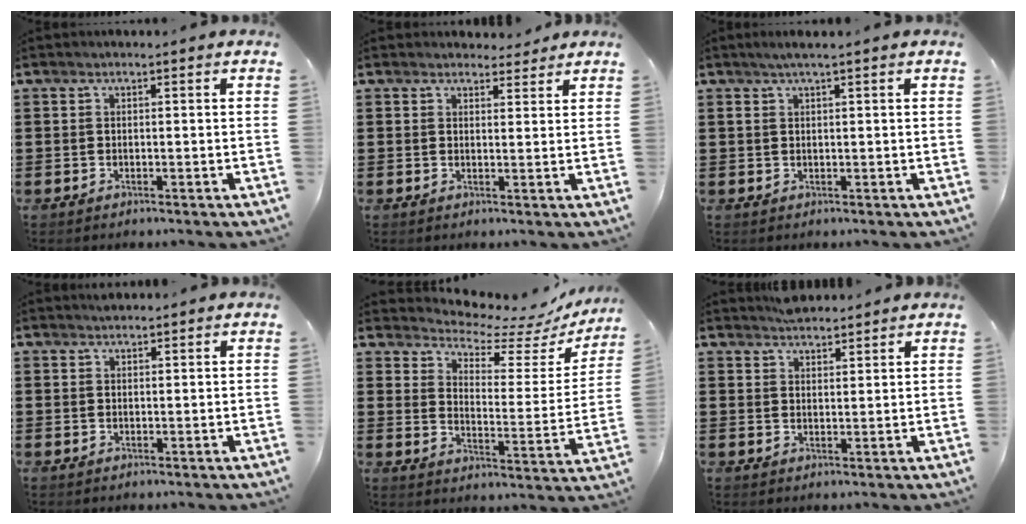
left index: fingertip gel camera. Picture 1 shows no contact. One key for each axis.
{"total": 2.7, "fx": 2.5, "fy": 1.0, "fz": 0.3, "tx": -0.004, "ty": -0.003, "tz": 0.045}
{"total": 1.6, "fx": 0.7, "fy": 0.0, "fz": 1.4, "tx": -0.026, "ty": 0.000, "tz": 0.013}
{"total": 1.4, "fx": 1.3, "fy": 0.7, "fz": -0.1, "tx": -0.001, "ty": 0.002, "tz": 0.026}
{"total": 5.7, "fx": 5.4, "fy": 0.9, "fz": 1.6, "tx": -0.046, "ty": -0.047, "tz": 0.087}
{"total": 2.9, "fx": 2.8, "fy": 0.7, "fz": -0.4, "tx": 0.000, "ty": -0.003, "tz": 0.057}